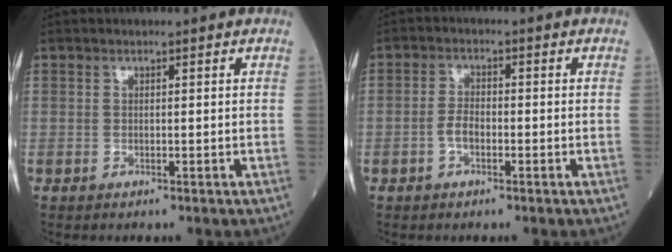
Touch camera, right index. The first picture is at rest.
{"total": 2.7, "force": [-1.0, 1.3, 2.1], "torque": [-0.039, 0.005, -0.017]}